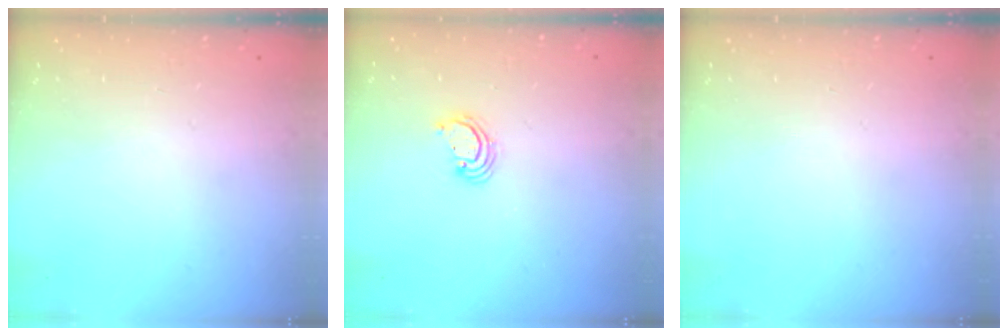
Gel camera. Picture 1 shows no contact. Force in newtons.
{"total": 2.4, "press": 2.4, "slide": 0.1}
{"total": 0.0}